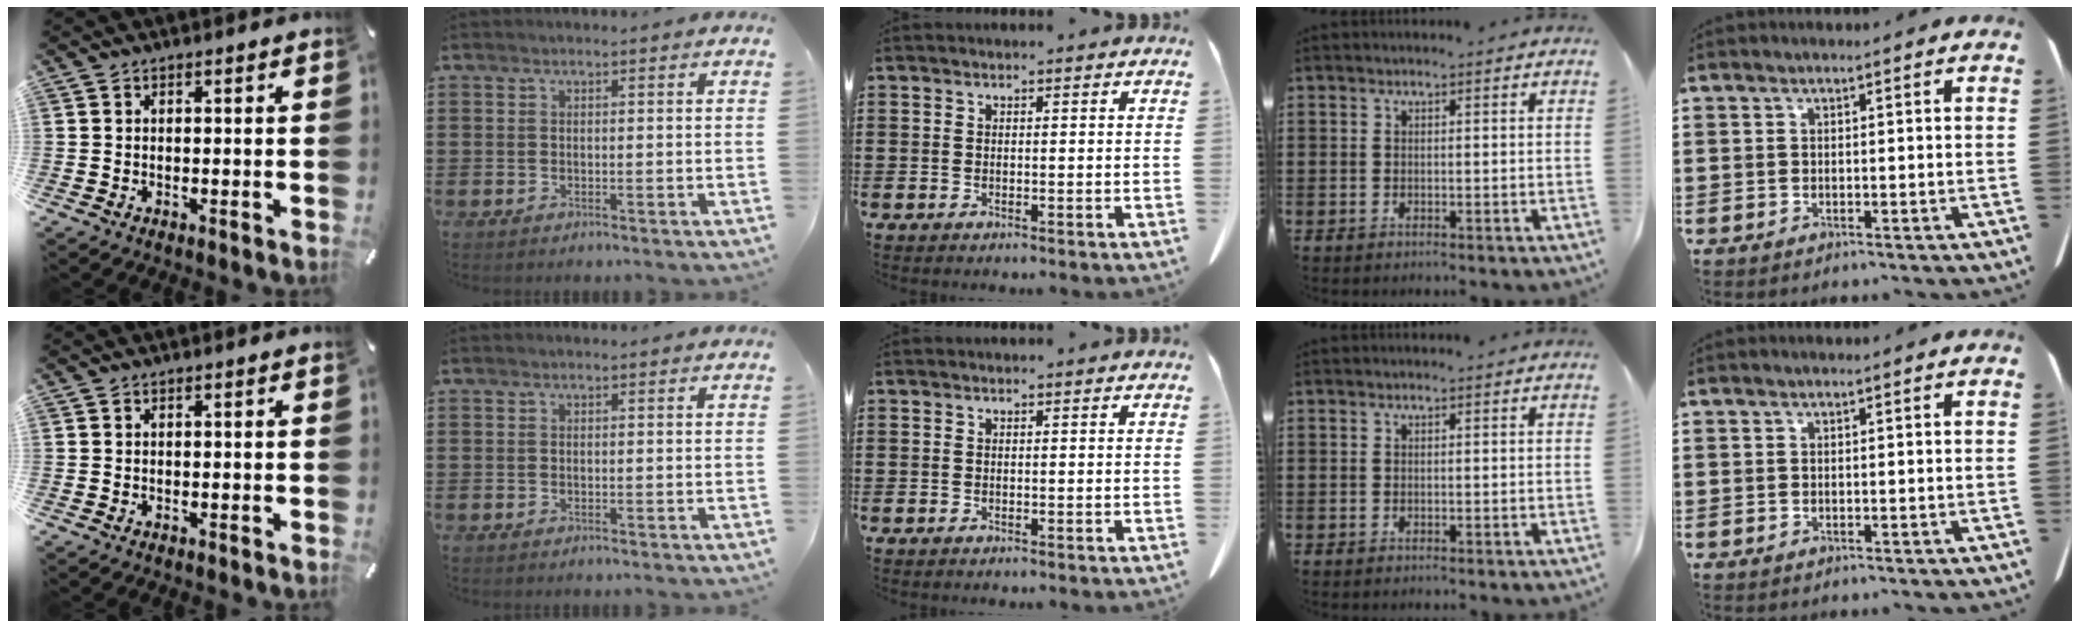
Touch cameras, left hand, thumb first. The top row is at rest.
{}